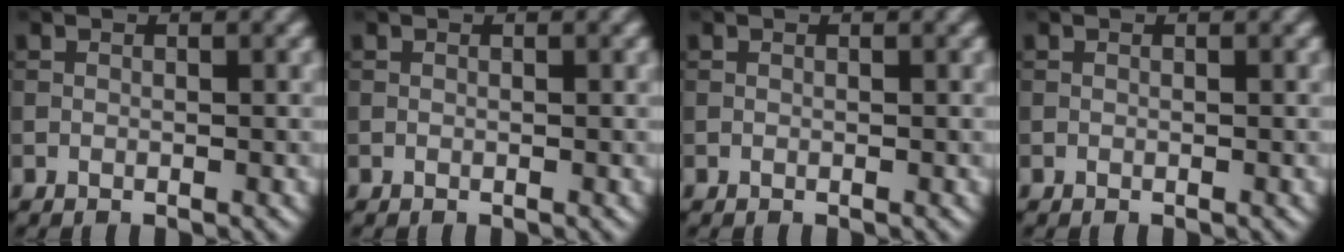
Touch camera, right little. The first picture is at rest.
{"total": 0.0}
{"total": 0.0}
{"total": 0.0}